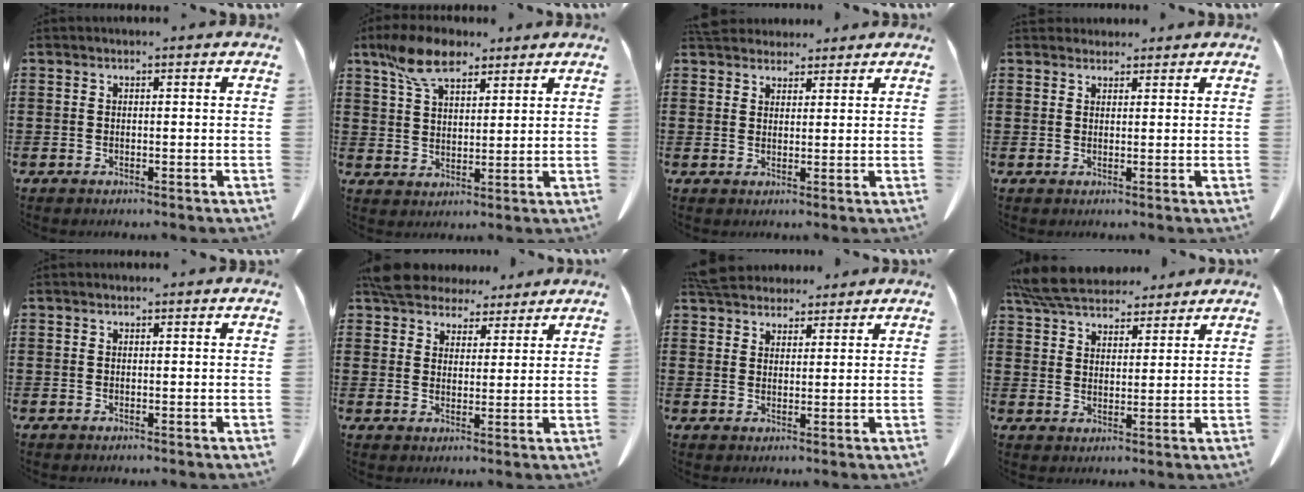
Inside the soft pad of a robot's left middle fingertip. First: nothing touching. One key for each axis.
{"total": 8.7, "fx": 6.2, "fy": 3.8, "fz": 4.8, "tx": -0.113, "ty": -0.002, "tz": 0.116}
{"total": 4.0, "fx": 3.8, "fy": 1.4, "fz": 0.5, "tx": -0.014, "ty": -0.008, "tz": 0.072}
{"total": 2.0, "fx": 1.8, "fy": 0.7, "fz": 0.1, "tx": -0.007, "ty": 0.000, "tz": 0.037}
{"total": 0.0}
{"total": 5.9, "fx": 5.3, "fy": 2.4, "fz": 0.9, "tx": -0.040, "ty": -0.005, "tz": 0.104}
{"total": 4.8, "fx": 4.5, "fy": 1.3, "fz": 0.6, "tx": -0.027, "ty": -0.007, "tz": 0.089}
{"total": 7.8, "fx": 7.1, "fy": 2.2, "fz": 2.4, "tx": -0.074, "ty": -0.018, "tz": 0.135}